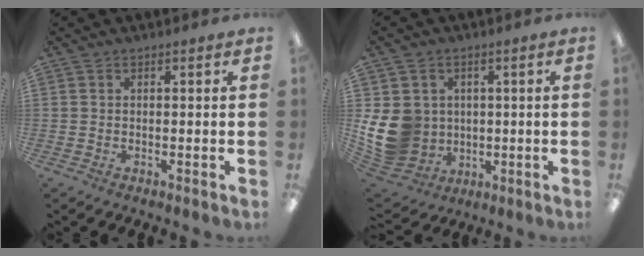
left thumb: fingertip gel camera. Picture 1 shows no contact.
{"total": 12.6, "force": [0.5, 11.4, 5.3], "torque": [-0.141, -0.006, 0.018]}